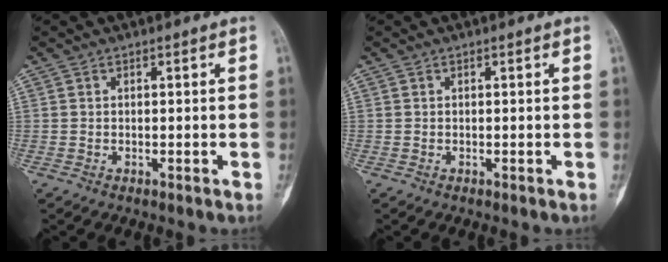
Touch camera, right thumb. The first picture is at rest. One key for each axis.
{"total": 0.0}